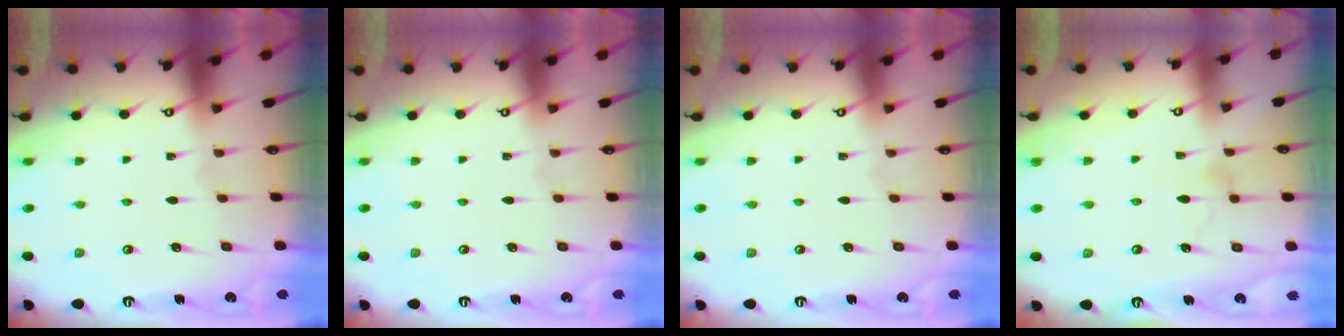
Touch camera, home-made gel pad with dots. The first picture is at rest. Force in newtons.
{"total": 0.0}
{"total": 0.0}
{"total": 8.6, "press": 8.6, "slide": 0.4}